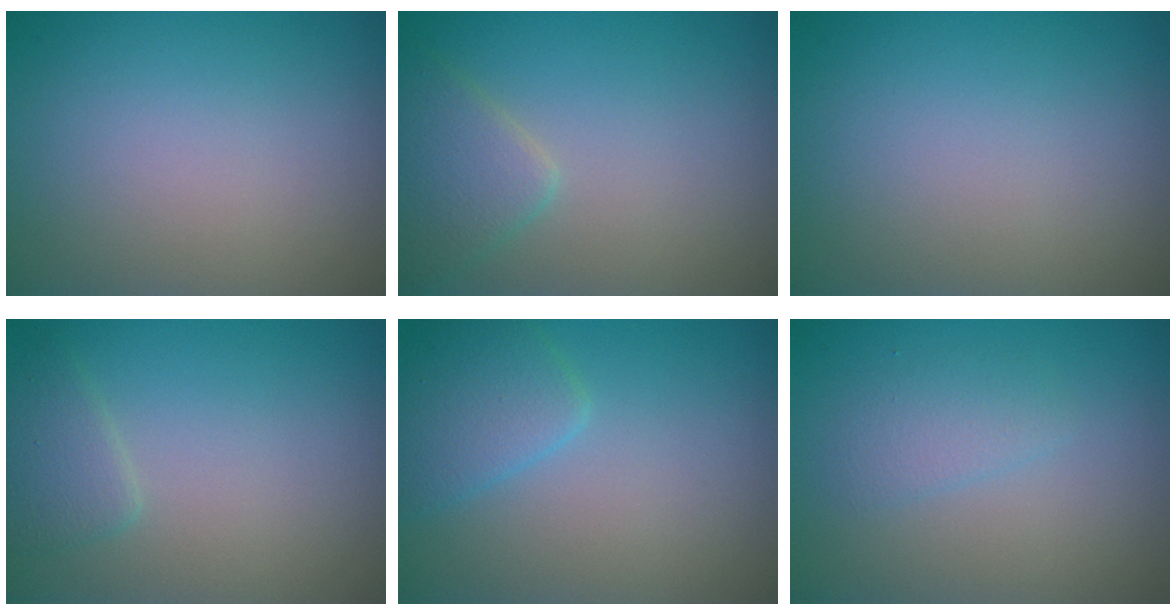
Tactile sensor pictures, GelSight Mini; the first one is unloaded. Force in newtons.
{"total": 2.8, "press": 2.8, "slide": 0.1}
{"total": 0.0}
{"total": 1.8, "press": 1.8, "slide": 0.1}
{"total": 2.8, "press": 2.8, "slide": 0.1}
{"total": 1.6, "press": 1.6, "slide": 0.0}